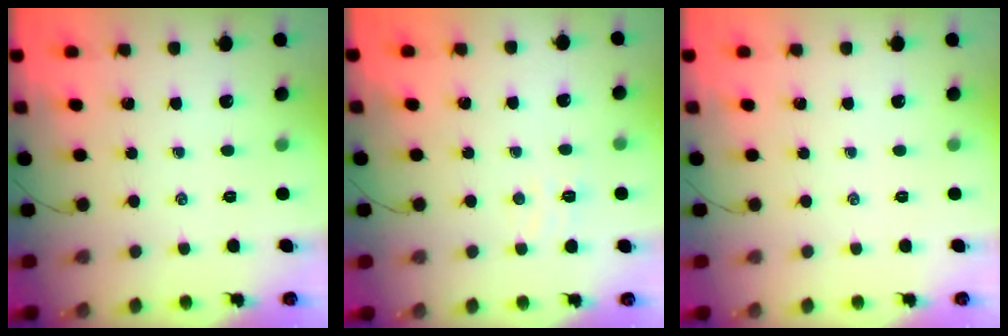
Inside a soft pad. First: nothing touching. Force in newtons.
{"total": 5.3, "press": 5.1, "slide": 1.2}
{"total": 0.0}